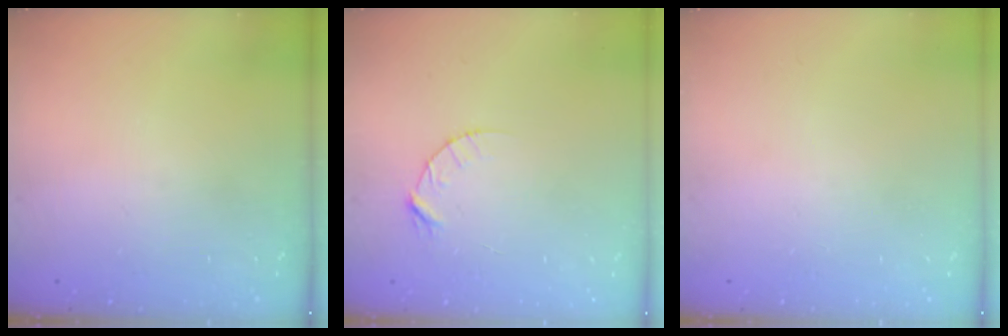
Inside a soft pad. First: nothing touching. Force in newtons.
{"total": 4.4, "press": 4.4, "slide": 0.4}
{"total": 0.0}